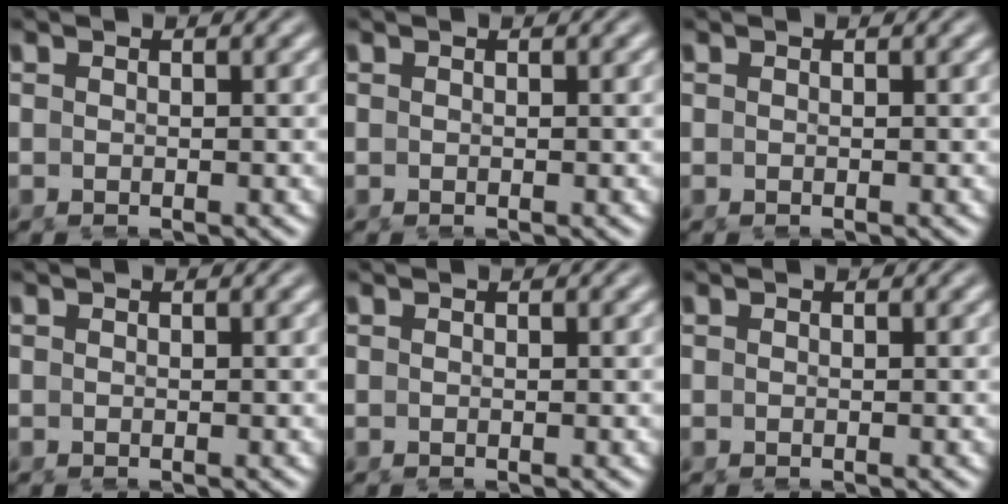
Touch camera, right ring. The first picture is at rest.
{"total": 0.0}
{"total": 0.0}
{"total": 0.0}
{"total": 0.0}
{"total": 0.0}